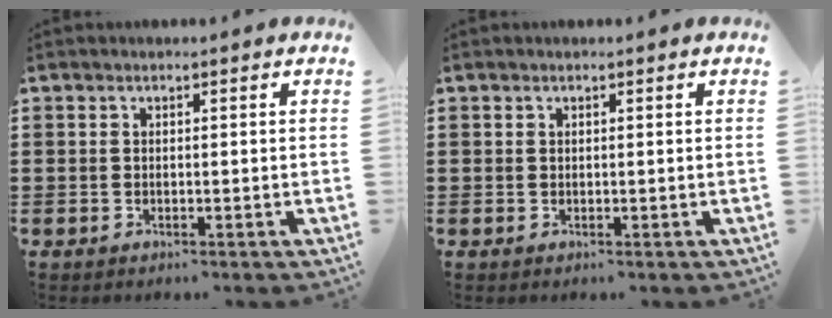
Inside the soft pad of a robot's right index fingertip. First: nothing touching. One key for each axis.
{"total": 0.0}